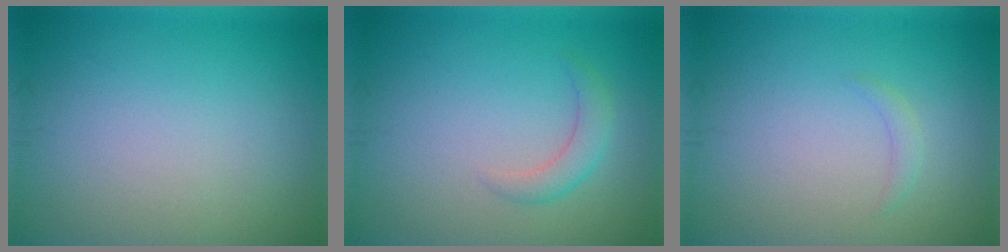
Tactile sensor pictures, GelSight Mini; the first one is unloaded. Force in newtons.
{"total": 2.0, "press": 2.0, "slide": 0.1}
{"total": 0.8, "press": 0.8, "slide": 0.1}